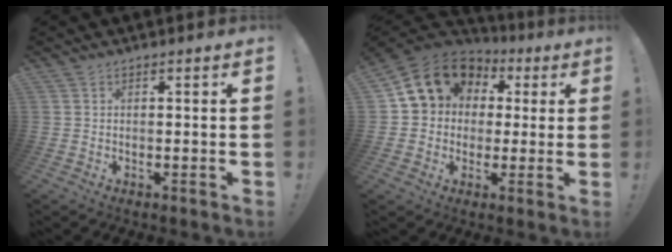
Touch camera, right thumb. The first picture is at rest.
{"total": 14.2, "force": [4.3, 12.0, 6.2], "torque": [-0.093, -0.007, 0.095]}